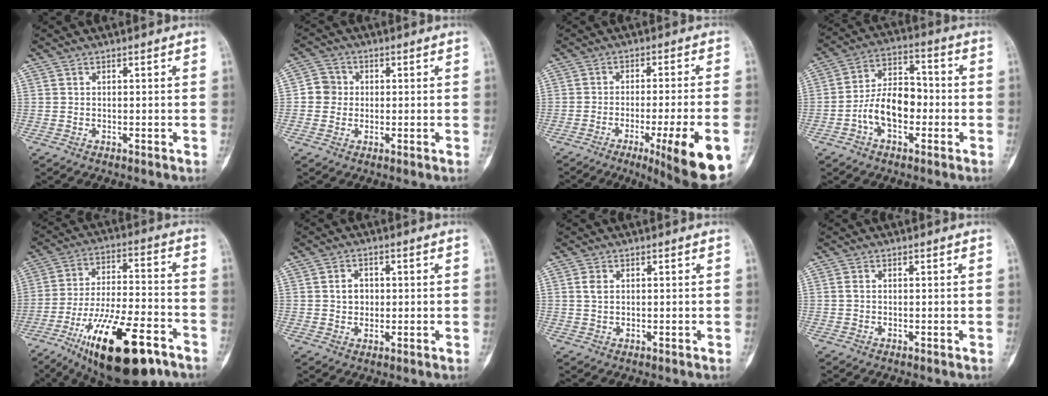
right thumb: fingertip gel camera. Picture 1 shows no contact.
{"total": 4.1, "force": [0.0, 4.0, 1.1], "torque": [0.004, 0.008, -0.008]}
{"total": 15.9, "force": [-7.3, 1.5, 14.0], "torque": [-0.159, 0.003, -0.101]}
{"total": 11.2, "force": [-2.9, 6.8, 8.4], "torque": [-0.130, 0.041, -0.062]}
{"total": 22.8, "force": [-12.8, 7.7, 17.2], "torque": [-0.290, 0.058, -0.208]}
{"total": 3.7, "force": [0.4, 3.0, 2.1], "torque": [-0.013, 0.004, 0.005]}
{"total": 2.2, "force": [0.6, 1.4, 1.6], "torque": [-0.032, 0.001, 0.015]}
{"total": 0.7, "force": [0.1, 0.4, 0.5], "torque": [-0.015, 0.000, 0.002]}